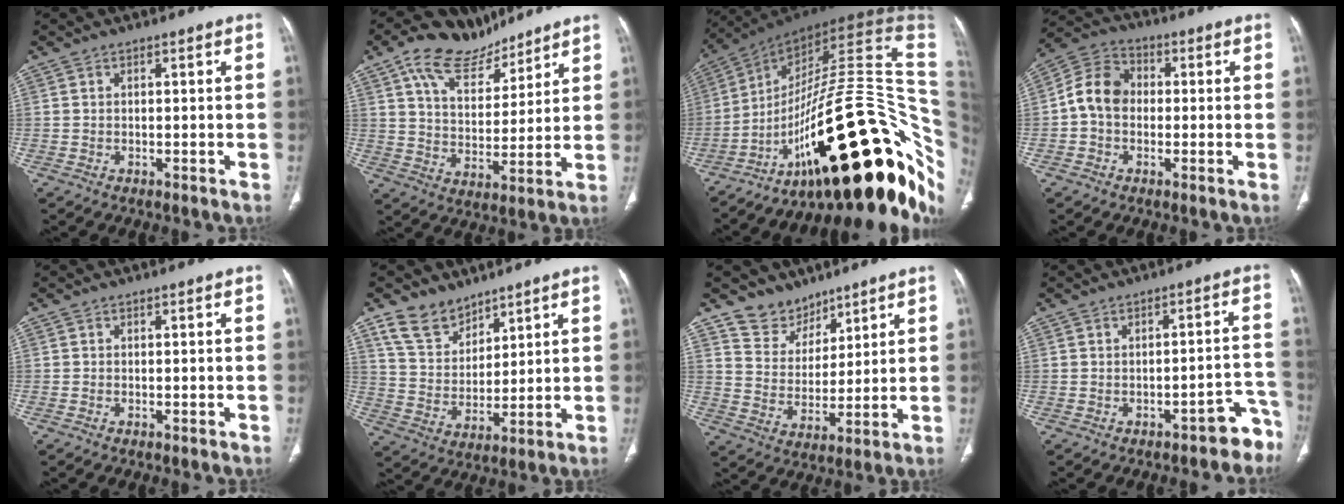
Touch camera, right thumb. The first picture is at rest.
{"total": 14.4, "force": [10.1, 7.5, 6.9], "torque": [-0.086, -0.040, 0.182]}
{"total": 42.9, "force": [-11.0, 16.5, 38.0], "torque": [-0.419, 0.098, -0.161]}
{"total": 8.6, "force": [-0.5, 6.9, 5.1], "torque": [-0.081, 0.030, -0.023]}
{"total": 0.0}
{"total": 9.6, "force": [7.2, 5.7, 2.9], "torque": [-0.031, -0.044, 0.151]}
{"total": 8.4, "force": [6.6, 5.1, 0.6], "torque": [0.023, -0.061, 0.135]}
{"total": 5.5, "force": [-4.2, 2.4, 2.7], "torque": [0.004, 0.060, -0.050]}